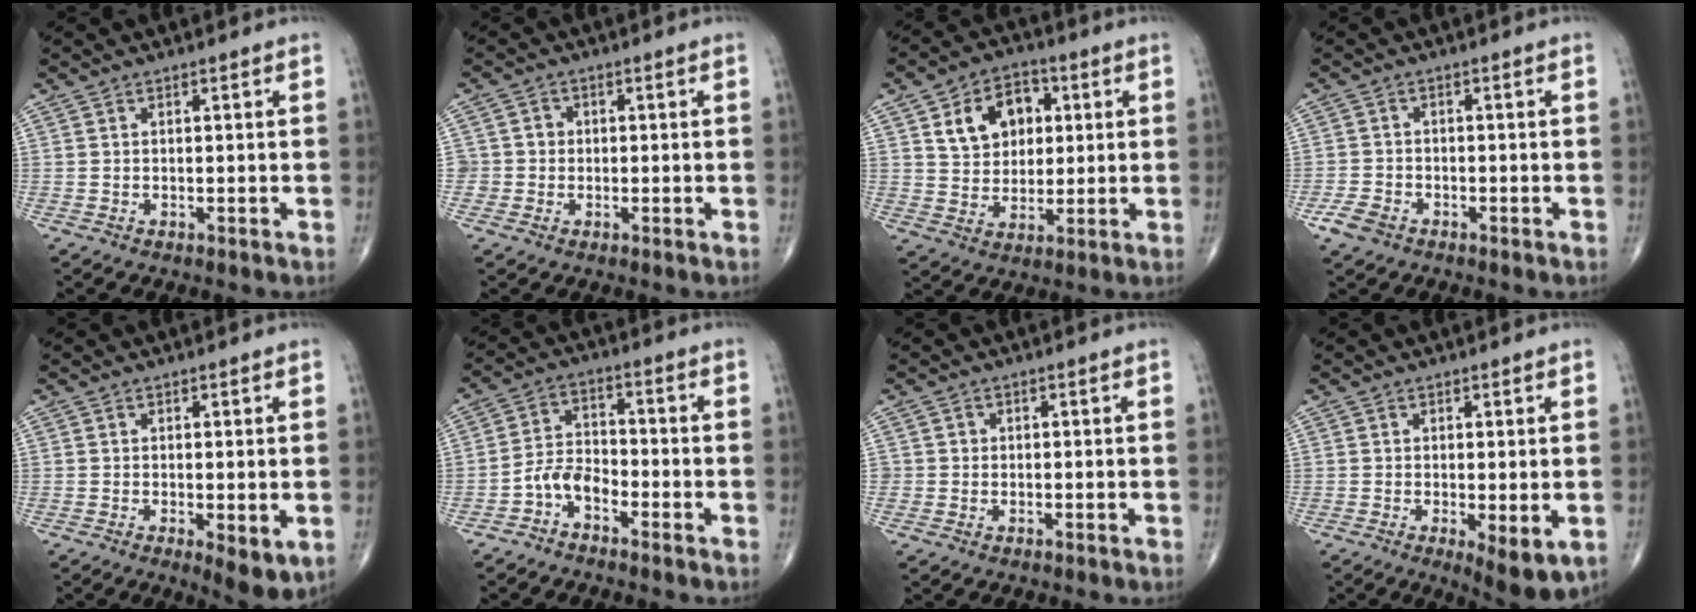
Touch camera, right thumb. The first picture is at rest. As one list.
[{"total": 3.1, "force": [-0.3, 3.0, 0.1], "torque": [0.028, 0.012, -0.010]}, {"total": 11.5, "force": [3.6, 8.6, 6.6], "torque": [-0.069, -0.001, 0.062]}, {"total": 3.9, "force": [-2.3, 2.5, 1.8], "torque": [-0.039, 0.008, -0.042]}, {"total": 5.7, "force": [-1.3, 2.1, 5.2], "torque": [-0.076, -0.018, -0.015]}, {"total": 5.4, "force": [-3.3, 3.0, 3.2], "torque": [-0.051, 0.033, -0.074]}, {"total": 1.2, "force": [-0.1, 1.2, 0.0], "torque": [0.010, 0.006, -0.004]}, {"total": 6.7, "force": [-1.6, 2.3, 6.1], "torque": [-0.088, -0.021, -0.019]}]